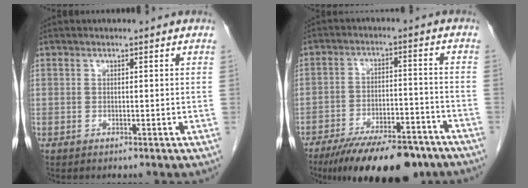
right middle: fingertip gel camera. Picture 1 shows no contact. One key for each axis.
{"total": 16.9, "fx": -13.1, "fy": 5.0, "fz": 9.5, "tx": -0.125, "ty": -0.001, "tz": -0.202}